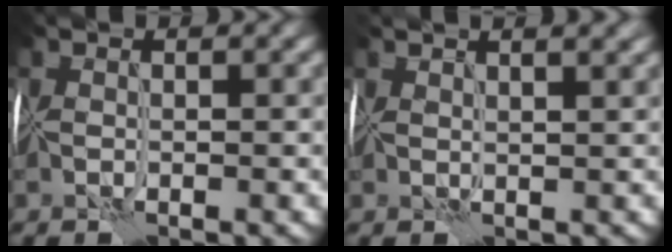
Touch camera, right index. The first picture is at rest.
{"total": 4.6, "force": [3.3, 1.7, 2.8], "torque": [-0.028, 0.030, 0.038]}